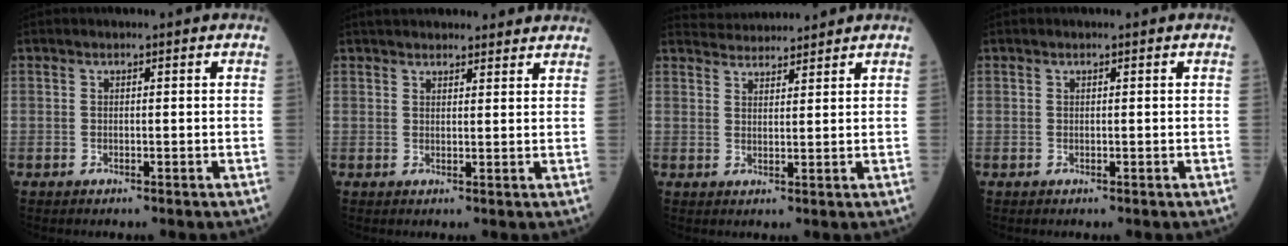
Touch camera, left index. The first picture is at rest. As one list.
[{"total": 10.7, "force": [9.8, 2.7, 3.5], "torque": [-0.034, 0.028, 0.120]}, {"total": 5.4, "force": [5.4, 0.4, 0.4], "torque": [-0.014, 0.031, 0.087]}, {"total": 0.0}]